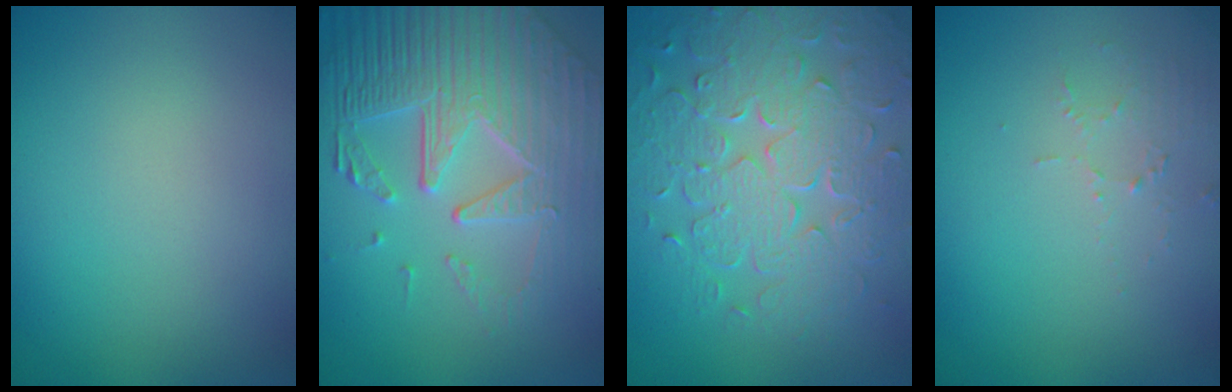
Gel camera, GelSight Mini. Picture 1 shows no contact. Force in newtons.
{"total": 8.7, "press": 6.0, "slide": 6.3}
{"total": 8.3, "press": 5.9, "slide": 5.8}
{"total": 1.5, "press": 1.5, "slide": 0.2}